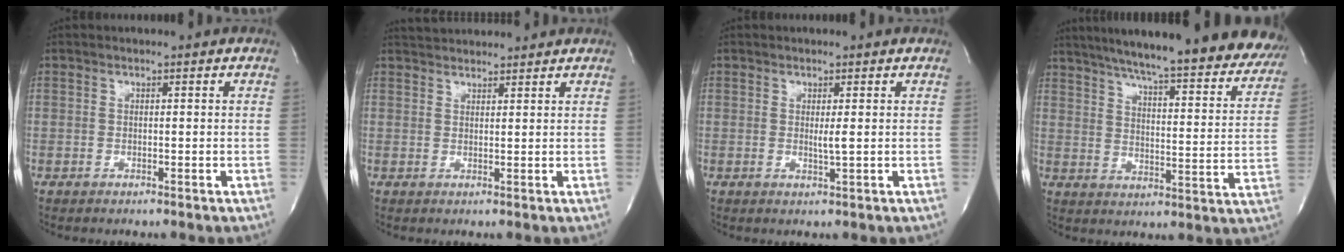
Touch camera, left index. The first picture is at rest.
{"total": 5.5, "force": [5.3, 0.9, 0.9], "torque": [-0.017, 0.031, 0.077]}
{"total": 1.4, "force": [0.0, -0.1, 1.4], "torque": [-0.031, -0.007, 0.001]}
{"total": 31.0, "force": [26.8, 4.4, 14.9], "torque": [-0.224, -0.057, 0.329]}